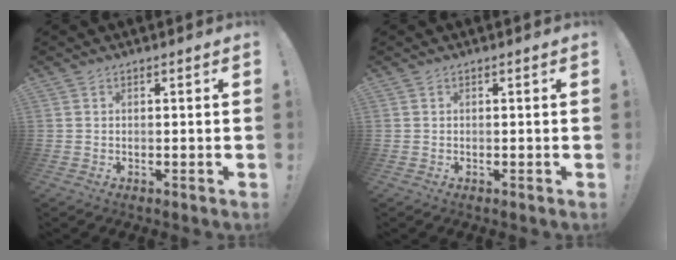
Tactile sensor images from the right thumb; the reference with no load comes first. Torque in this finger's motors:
{"motor_torque": [0.00, 0.00, 0.00, 0.00, 0.00]}